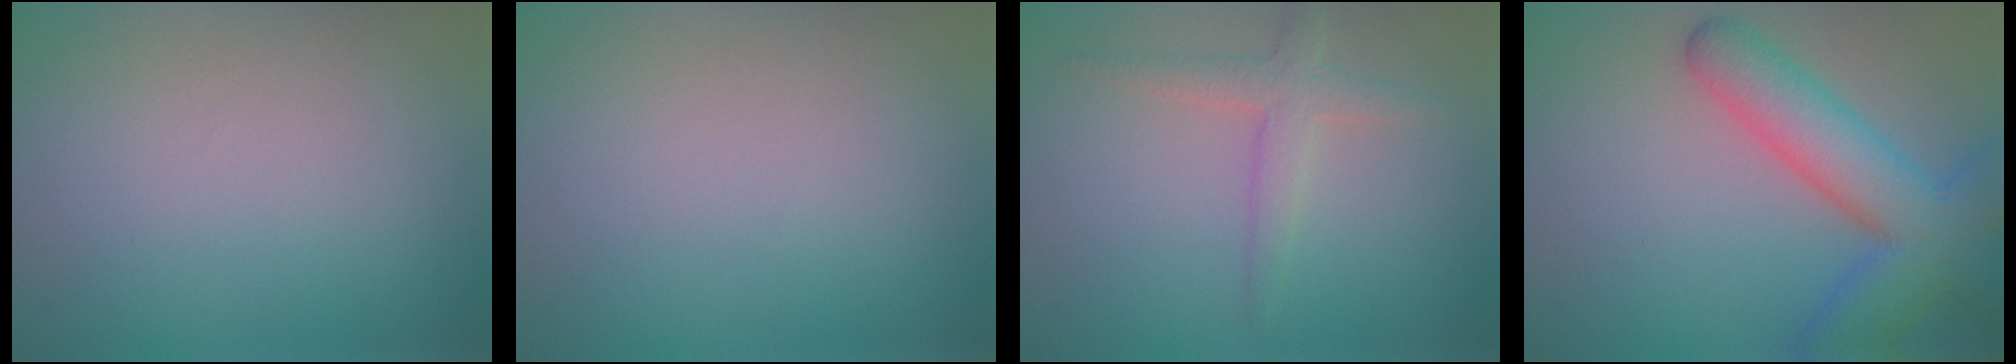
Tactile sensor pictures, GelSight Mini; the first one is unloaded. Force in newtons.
{"total": 0.0}
{"total": 2.5, "press": 2.5, "slide": 0.2}
{"total": 7.9, "press": 7.9, "slide": 0.4}